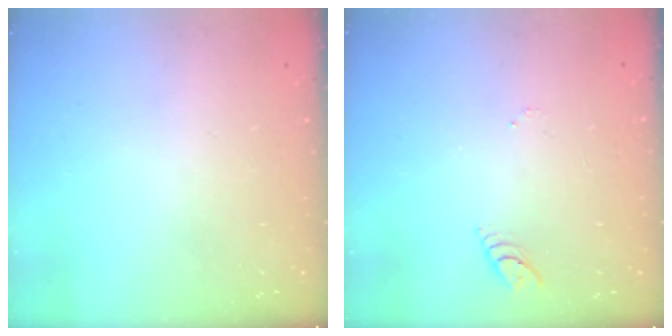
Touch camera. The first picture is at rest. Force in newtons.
{"total": 3.0, "press": 3.0, "slide": 0.3}